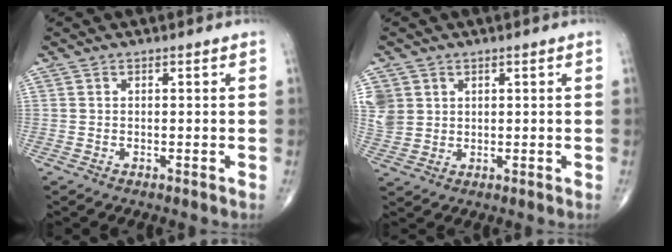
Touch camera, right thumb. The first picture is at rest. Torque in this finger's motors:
{"motor_torque": [-0.24, -0.28, 0.36, 0.28, 0.01]}